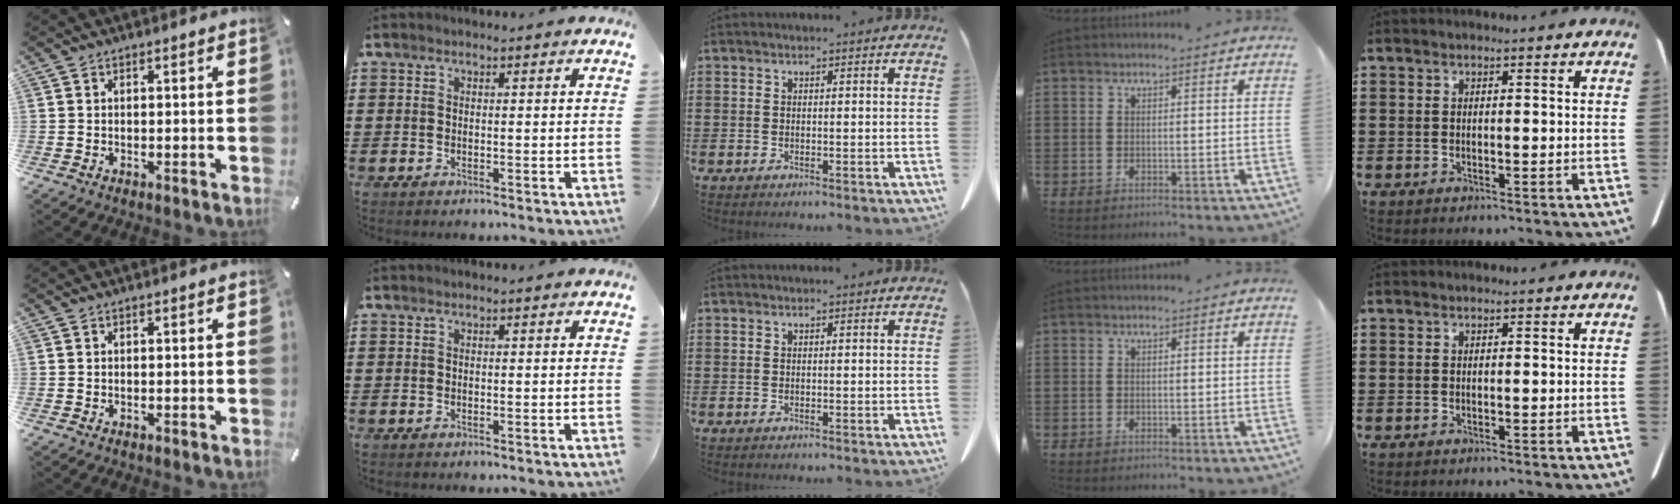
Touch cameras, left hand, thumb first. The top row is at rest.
{}